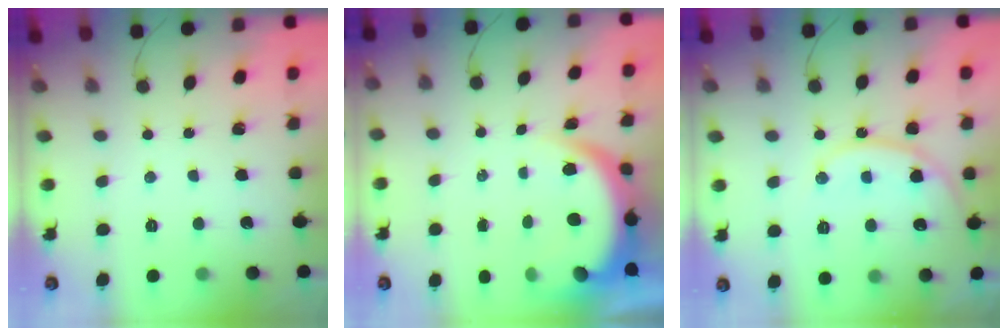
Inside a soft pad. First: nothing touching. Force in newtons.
{"total": 7.0, "press": 7.0, "slide": 1.0}
{"total": 12.9, "press": 12.9, "slide": 1.1}